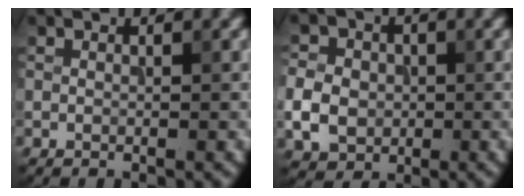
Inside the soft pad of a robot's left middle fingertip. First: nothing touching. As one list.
[{"total": 4.2, "force": [-0.8, 3.6, 2.0], "torque": [-0.039, 0.001, -0.019]}]